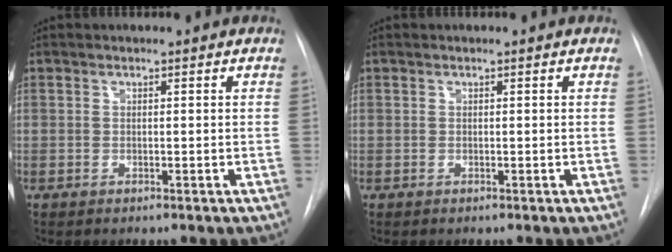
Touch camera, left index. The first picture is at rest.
{"total": 0.0}